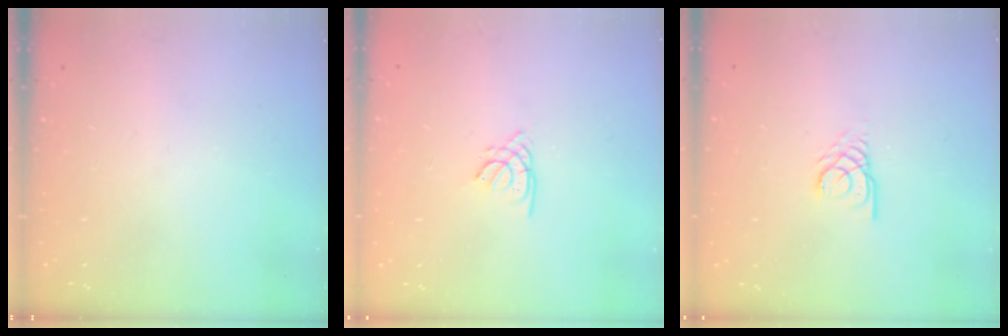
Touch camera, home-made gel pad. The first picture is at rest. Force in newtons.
{"total": 1.5, "press": 1.4, "slide": 0.4}
{"total": 2.7, "press": 2.7, "slide": 0.2}